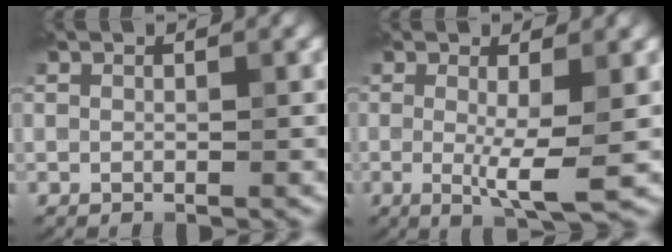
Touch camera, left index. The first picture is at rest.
{"total": 4.1, "force": [-0.3, 0.5, 4.0], "torque": [-0.069, -0.015, -0.004]}